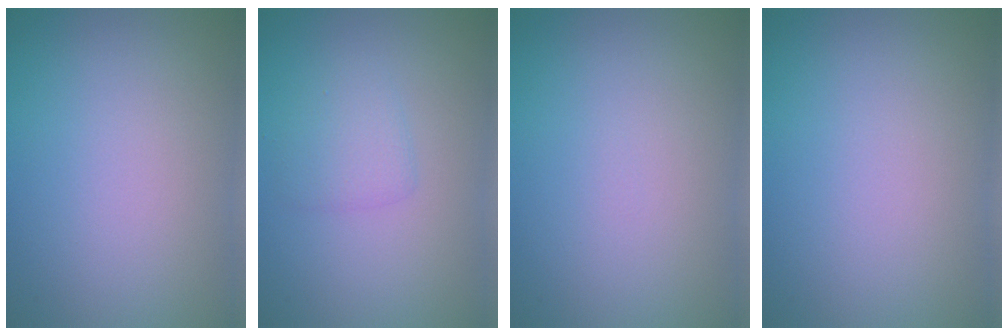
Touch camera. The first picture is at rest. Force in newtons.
{"total": 1.8, "press": 1.8, "slide": 0.1}
{"total": 0.0}
{"total": 0.0}